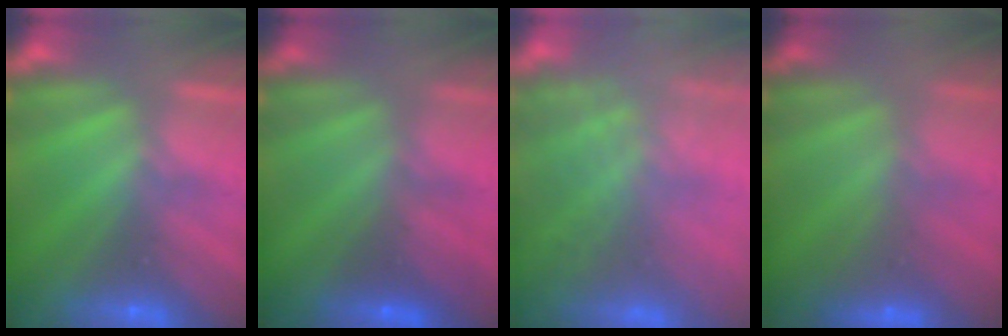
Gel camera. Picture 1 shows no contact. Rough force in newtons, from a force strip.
{"total": 1.7}
{"total": 7.9}
{"total": 2.8}